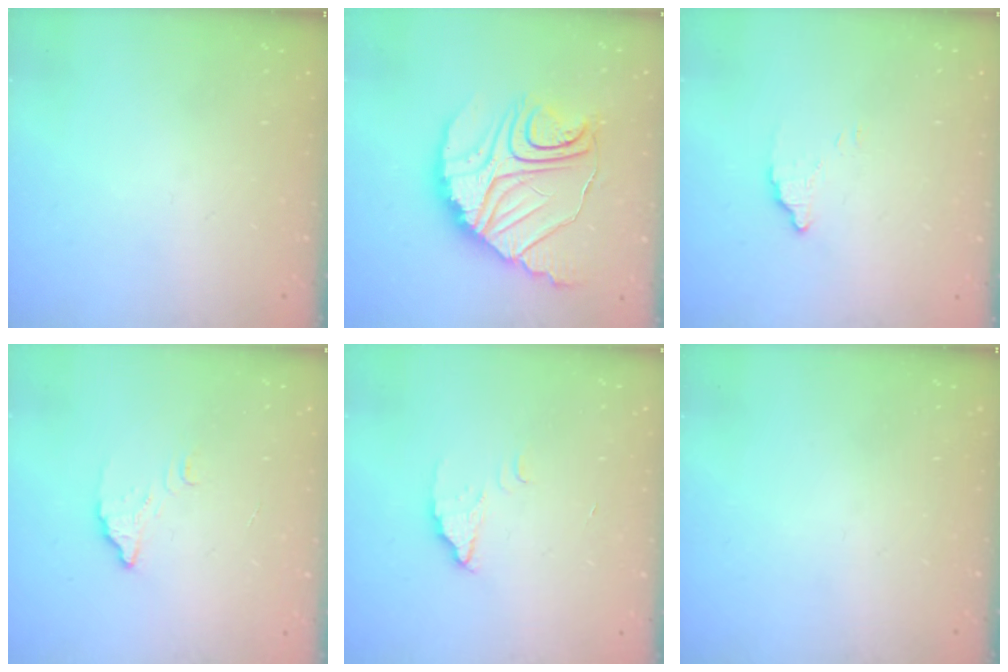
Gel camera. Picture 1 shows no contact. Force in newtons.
{"total": 17.4, "press": 17.4, "slide": 1.3}
{"total": 2.9, "press": 2.9, "slide": 0.1}
{"total": 2.7, "press": 2.7, "slide": 0.2}
{"total": 2.7, "press": 2.6, "slide": 0.4}
{"total": 0.0}